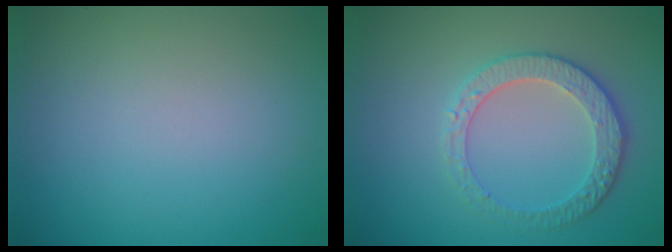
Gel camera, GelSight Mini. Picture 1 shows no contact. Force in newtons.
{"total": 3.6, "press": 3.3, "slide": 1.4}